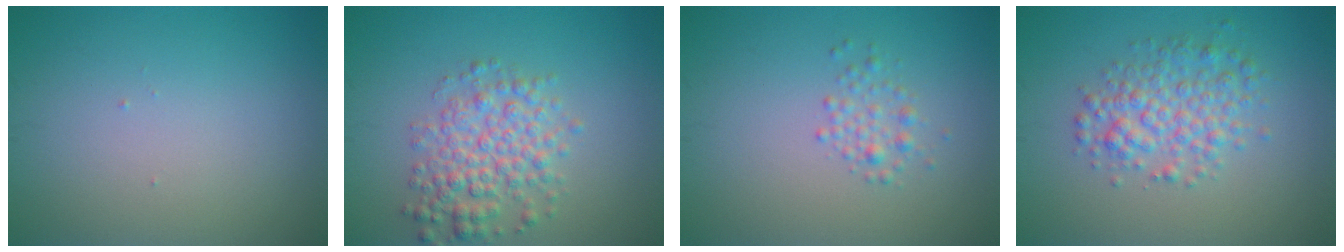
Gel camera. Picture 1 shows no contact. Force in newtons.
{"total": 4.4, "press": 4.4, "slide": 0.1}
{"total": 2.2, "press": 2.2, "slide": 0.0}
{"total": 3.8, "press": 3.8, "slide": 0.1}